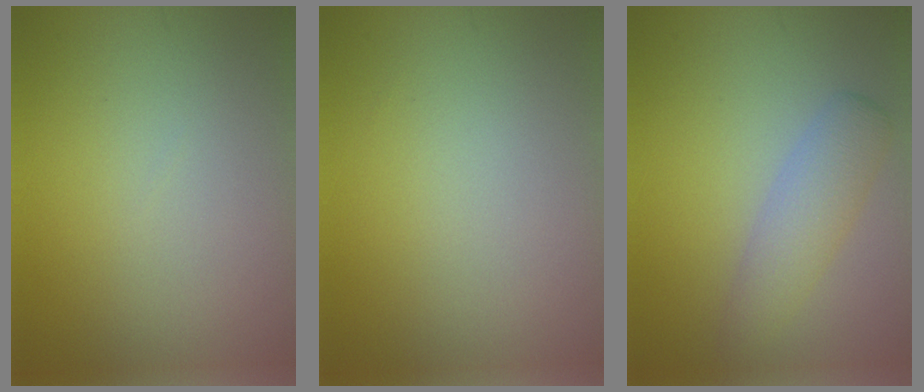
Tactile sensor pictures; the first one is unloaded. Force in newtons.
{"total": 0.0}
{"total": 3.2, "press": 3.2, "slide": 0.1}